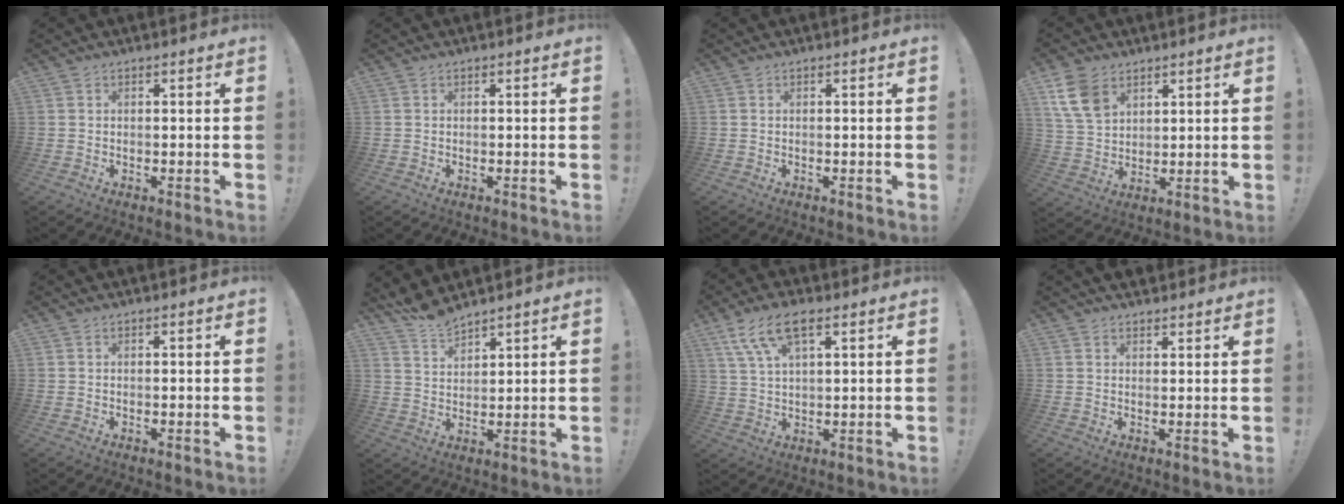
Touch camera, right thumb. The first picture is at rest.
{"total": 0.0}
{"total": 0.0}
{"total": 11.0, "force": [6.1, 7.3, 5.6], "torque": [-0.107, -0.020, 0.122]}
{"total": 0.0}
{"total": 6.3, "force": [6.1, 1.1, 1.2], "torque": [-0.042, -0.036, 0.117]}
{"total": 10.3, "force": [5.6, 4.1, 7.6], "torque": [-0.143, -0.011, 0.108]}
{"total": 2.5, "force": [2.2, 1.2, 0.2], "torque": [0.002, -0.012, 0.041]}